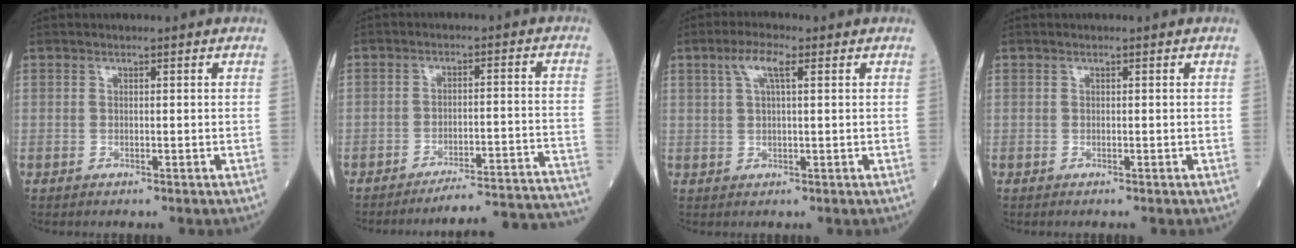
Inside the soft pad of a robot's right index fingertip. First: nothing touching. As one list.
[{"total": 18.3, "force": [-17.9, -1.6, 3.3], "torque": [0.008, 0.008, -0.221]}, {"total": 4.1, "force": [1.8, 0.7, 3.6], "torque": [-0.078, 0.014, 0.039]}, {"total": 0.0}]